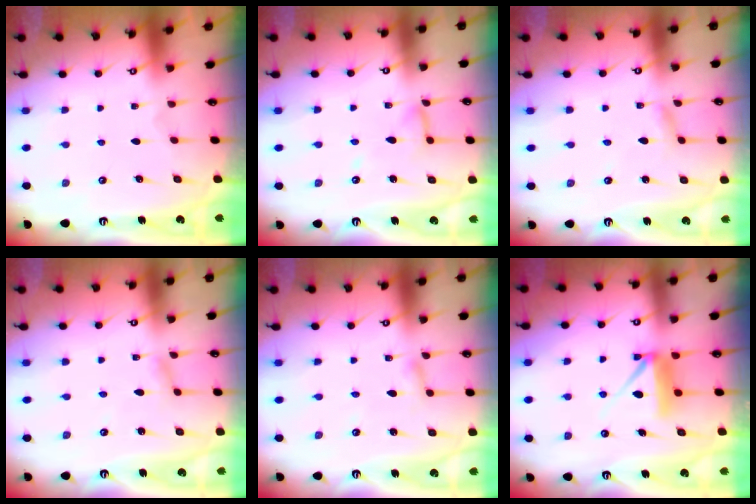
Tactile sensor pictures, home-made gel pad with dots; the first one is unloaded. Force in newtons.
{"total": 7.4, "press": 7.3, "slide": 0.6}
{"total": 1.7, "press": 1.7, "slide": 0.2}
{"total": 2.5, "press": 2.5, "slide": 0.1}
{"total": 2.0, "press": 2.0, "slide": 0.2}
{"total": 8.2, "press": 8.2, "slide": 0.4}